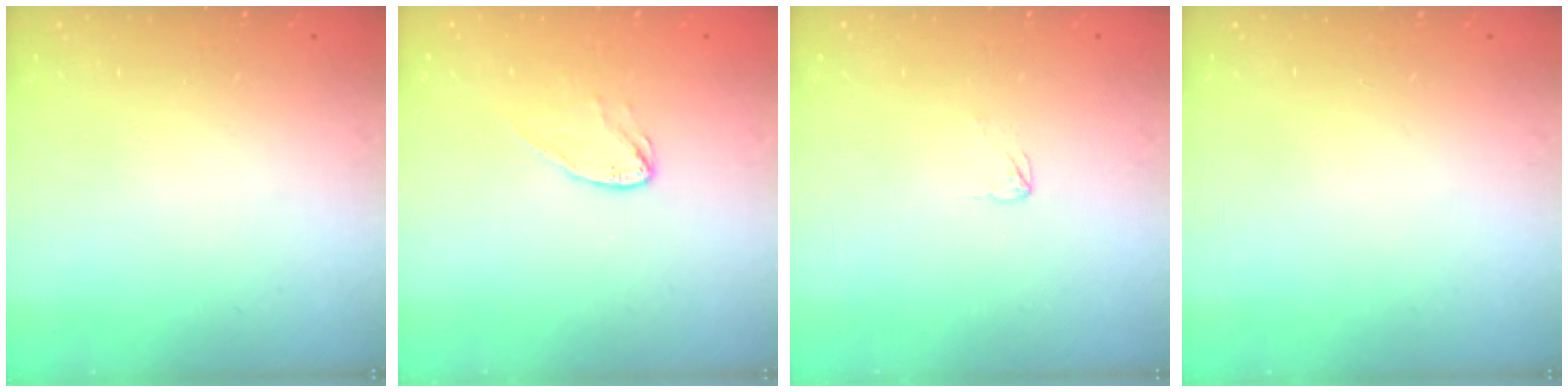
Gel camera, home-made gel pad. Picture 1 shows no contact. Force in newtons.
{"total": 5.8, "press": 5.7, "slide": 0.5}
{"total": 2.3, "press": 2.3, "slide": 0.2}
{"total": 0.0}